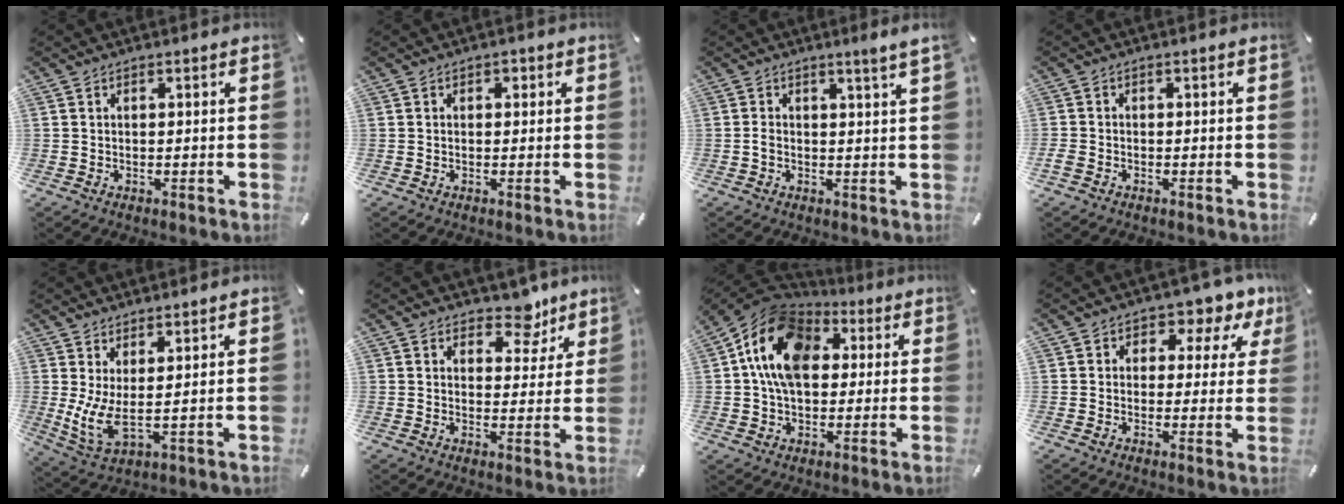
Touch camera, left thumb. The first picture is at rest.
{"total": 1.0, "force": [0.1, 0.9, 0.4], "torque": [-0.001, 0.004, -0.002]}
{"total": 2.4, "force": [0.8, 0.1, 2.2], "torque": [-0.044, -0.004, 0.014]}
{"total": 1.5, "force": [-1.0, 0.9, 0.6], "torque": [-0.008, 0.003, -0.018]}
{"total": 6.6, "force": [1.7, 2.1, 6.1], "torque": [-0.147, -0.034, 0.031]}
{"total": 8.4, "force": [6.1, 4.6, 3.3], "torque": [-0.024, -0.043, 0.102]}
{"total": 15.5, "force": [3.3, 11.6, 9.7], "torque": [-0.184, 0.006, 0.059]}
{"total": 5.6, "force": [2.3, 4.3, 2.8], "torque": [-0.034, -0.018, 0.029]}